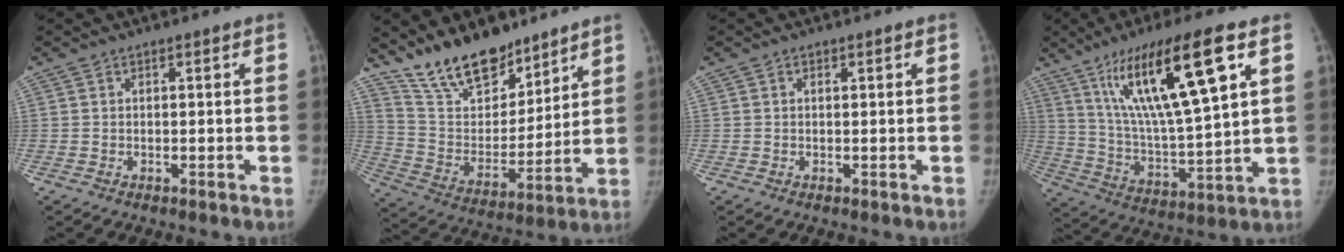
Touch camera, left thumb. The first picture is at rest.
{"total": 16.9, "force": [13.5, 7.3, 7.1], "torque": [-0.075, -0.080, 0.245]}
{"total": 0.6, "force": [0.2, 0.3, 0.5], "torque": [-0.008, 0.000, 0.003]}
{"total": 21.7, "force": [9.9, 4.1, 18.8], "torque": [-0.324, -0.033, 0.178]}